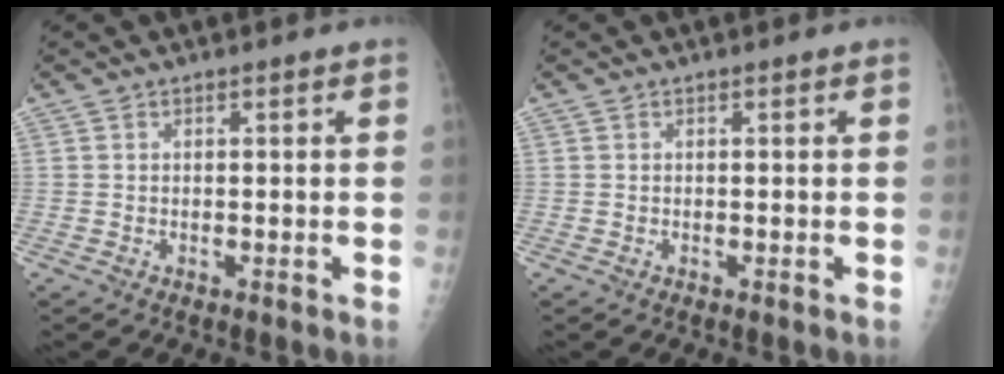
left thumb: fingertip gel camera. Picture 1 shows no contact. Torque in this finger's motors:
{"motor_torque": [0.00, 0.00, -0.05, -0.05, 0.00]}